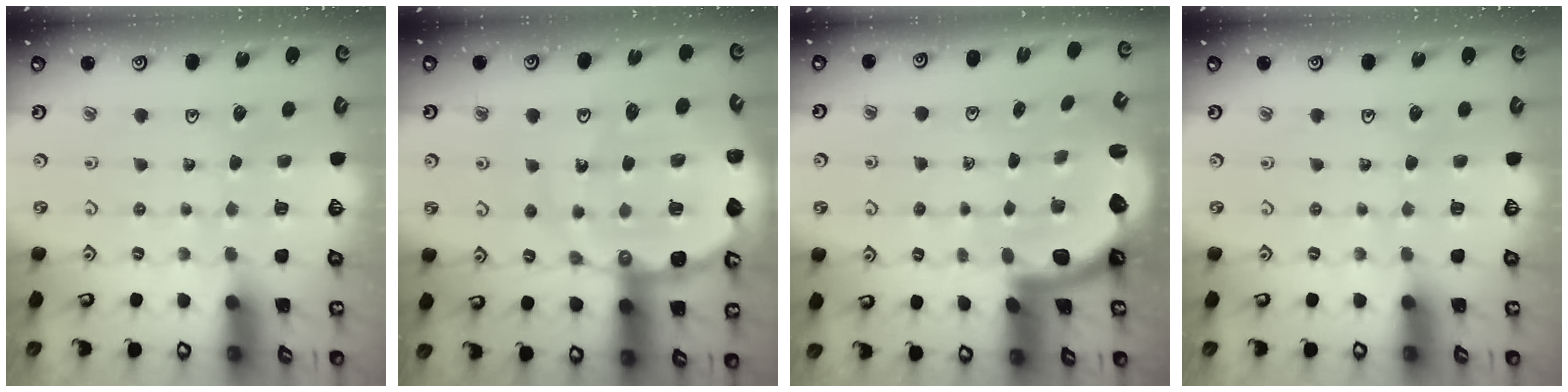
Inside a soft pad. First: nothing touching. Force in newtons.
{"total": 18.0, "press": 17.8, "slide": 2.8}
{"total": 2.8, "press": 2.8, "slide": 0.5}
{"total": 0.0}